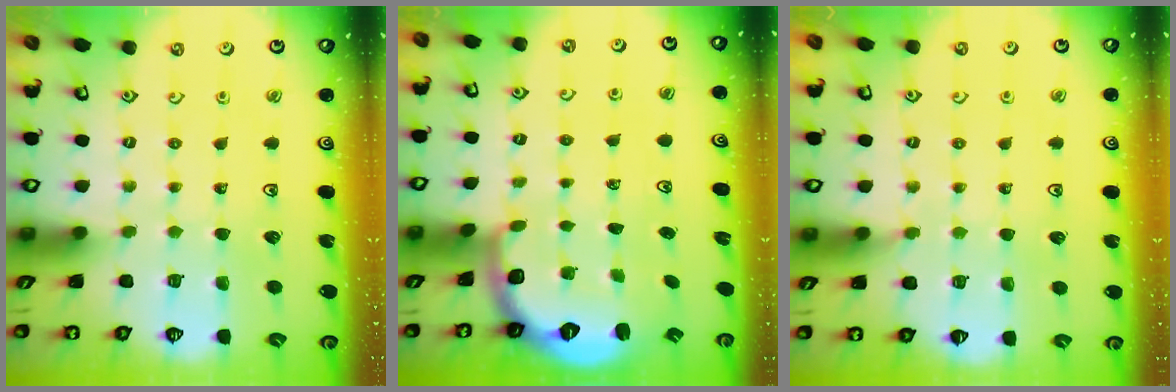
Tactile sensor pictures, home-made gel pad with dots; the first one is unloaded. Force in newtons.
{"total": 2.6, "press": 1.6, "slide": 2.1}
{"total": 5.2, "press": 5.1, "slide": 0.6}